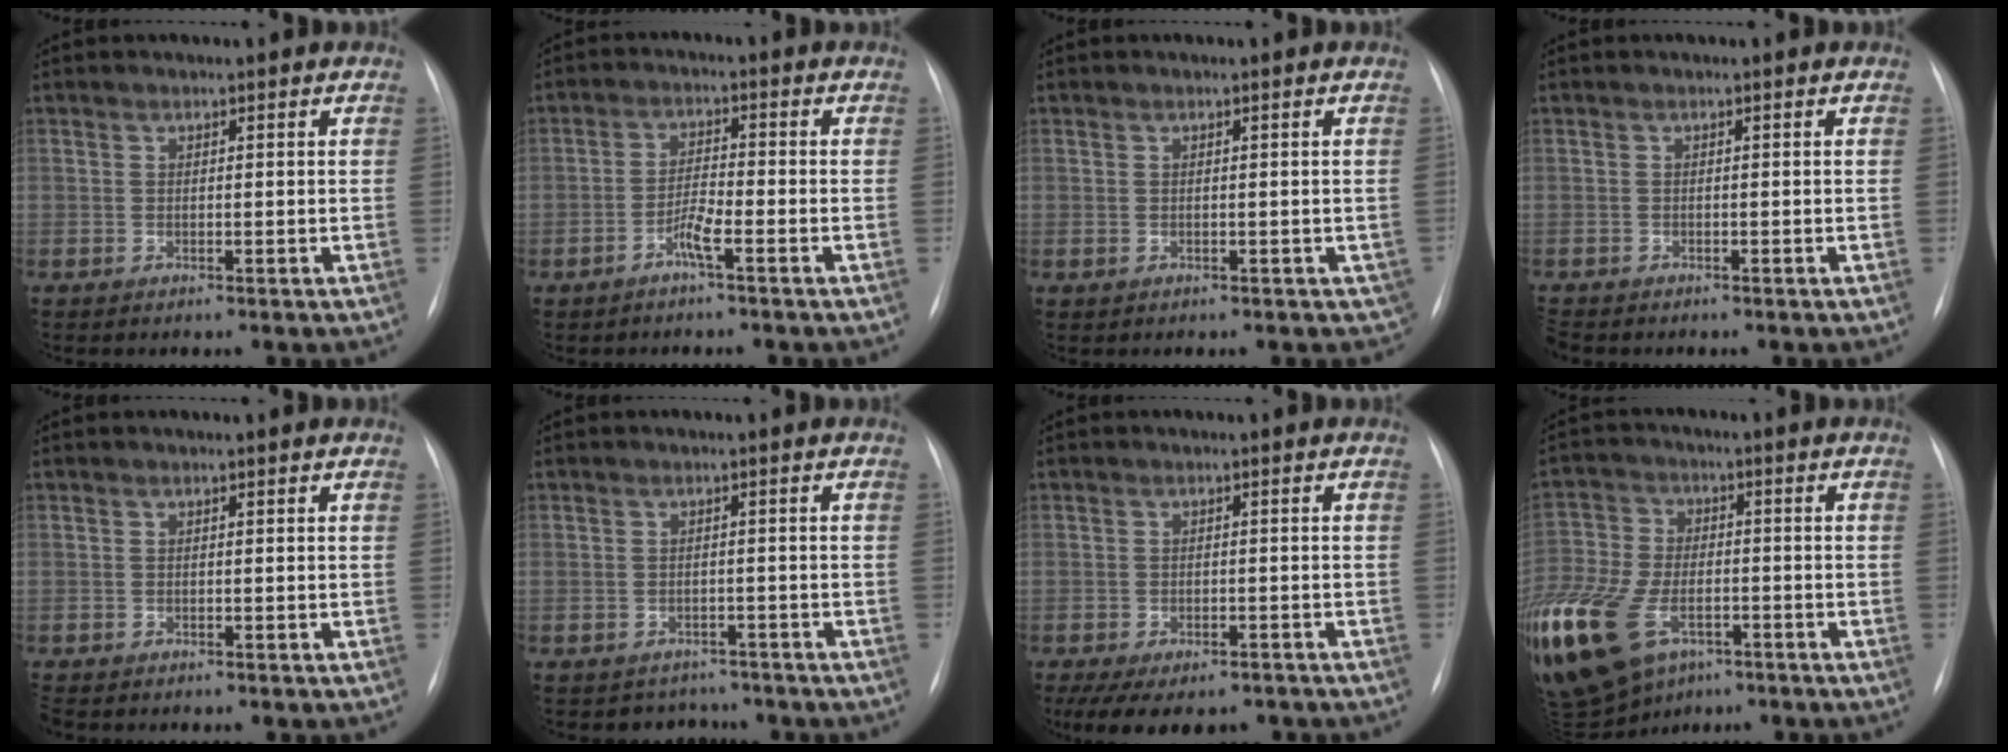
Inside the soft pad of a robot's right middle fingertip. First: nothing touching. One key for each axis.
{"total": 3.2, "fx": -1.9, "fy": 0.0, "fz": 2.5, "tx": -0.054, "ty": 0.005, "tz": -0.040}
{"total": 1.7, "fx": -0.4, "fy": 1.4, "fz": 0.9, "tx": -0.005, "ty": 0.006, "tz": 0.005}
{"total": 1.5, "fx": -1.4, "fy": 0.5, "fz": 0.3, "tx": -0.007, "ty": -0.004, "tz": -0.022}
{"total": 1.2, "fx": -1.0, "fy": 0.5, "fz": 0.3, "tx": -0.006, "ty": -0.002, "tz": -0.015}
{"total": 3.6, "fx": -3.1, "fy": 1.8, "fz": -0.5, "tx": 0.005, "ty": 0.015, "tz": -0.042}
{"total": 11.6, "fx": -8.4, "fy": 5.7, "fz": 5.7, "tx": -0.109, "ty": -0.007, "tz": -0.109}
{"total": 31.8, "fx": -14.9, "fy": 20.8, "fz": 18.9, "tx": -0.554, "ty": -0.029, "tz": -0.259}